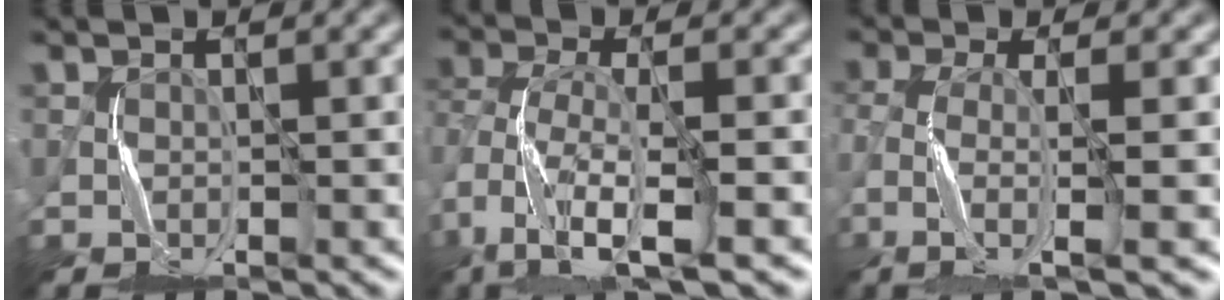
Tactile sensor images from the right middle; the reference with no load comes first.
{"total": 7.9, "force": [-5.2, 2.3, 5.5], "torque": [-0.118, -0.011, -0.105]}
{"total": 5.0, "force": [-2.6, 0.8, 4.2], "torque": [-0.082, -0.010, -0.061]}